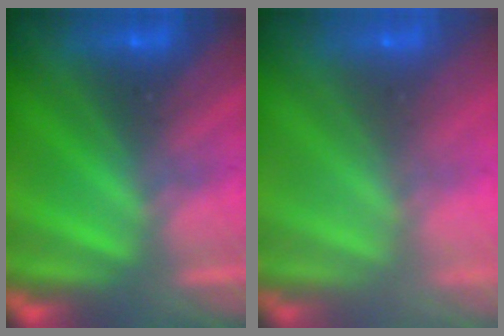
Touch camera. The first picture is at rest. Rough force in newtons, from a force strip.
{"total": 7.3}